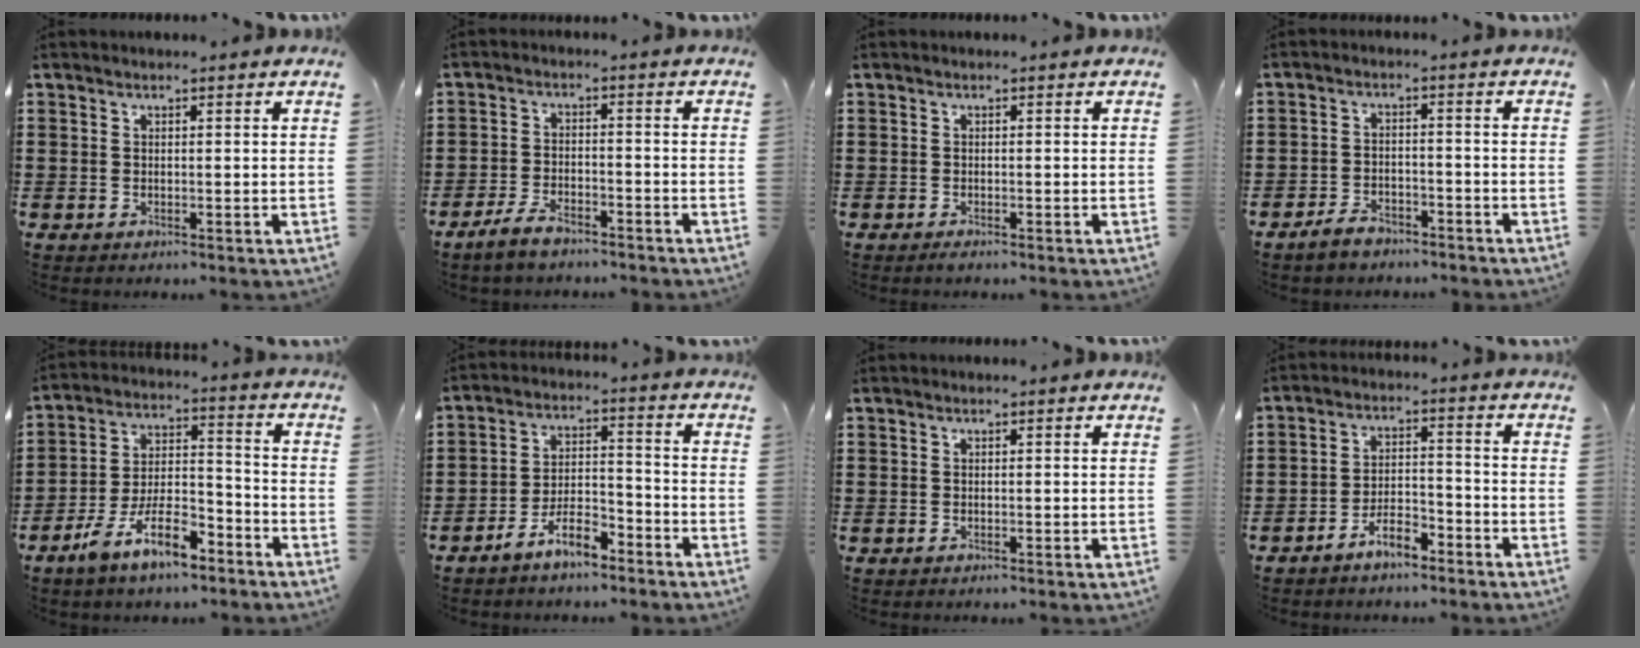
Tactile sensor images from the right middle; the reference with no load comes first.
{"total": 4.4, "force": [-3.5, 1.5, 2.1], "torque": [-0.049, 0.005, -0.070]}
{"total": 0.5, "force": [-0.4, 0.1, 0.3], "torque": [-0.007, -0.005, -0.007]}
{"total": 3.3, "force": [-3.0, 1.0, 0.8], "torque": [-0.017, 0.008, -0.061]}
{"total": 10.9, "force": [-7.3, 3.7, 7.1], "torque": [-0.141, 0.017, -0.138]}
{"total": 6.7, "force": [-5.6, 1.8, 3.1], "torque": [-0.062, 0.010, -0.109]}
{"total": 0.0}
{"total": 5.3, "force": [-4.5, 1.7, 2.3], "torque": [-0.045, 0.011, -0.088]}